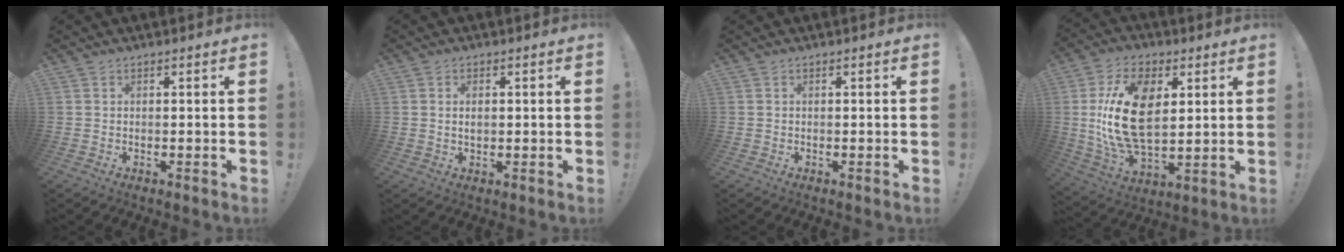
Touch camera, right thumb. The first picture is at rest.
{"total": 1.9, "force": [0.5, 1.2, 1.4], "torque": [-0.022, 0.003, 0.006]}
{"total": 0.0}
{"total": 20.7, "force": [3.3, 12.4, 16.2], "torque": [-0.311, 0.000, 0.056]}